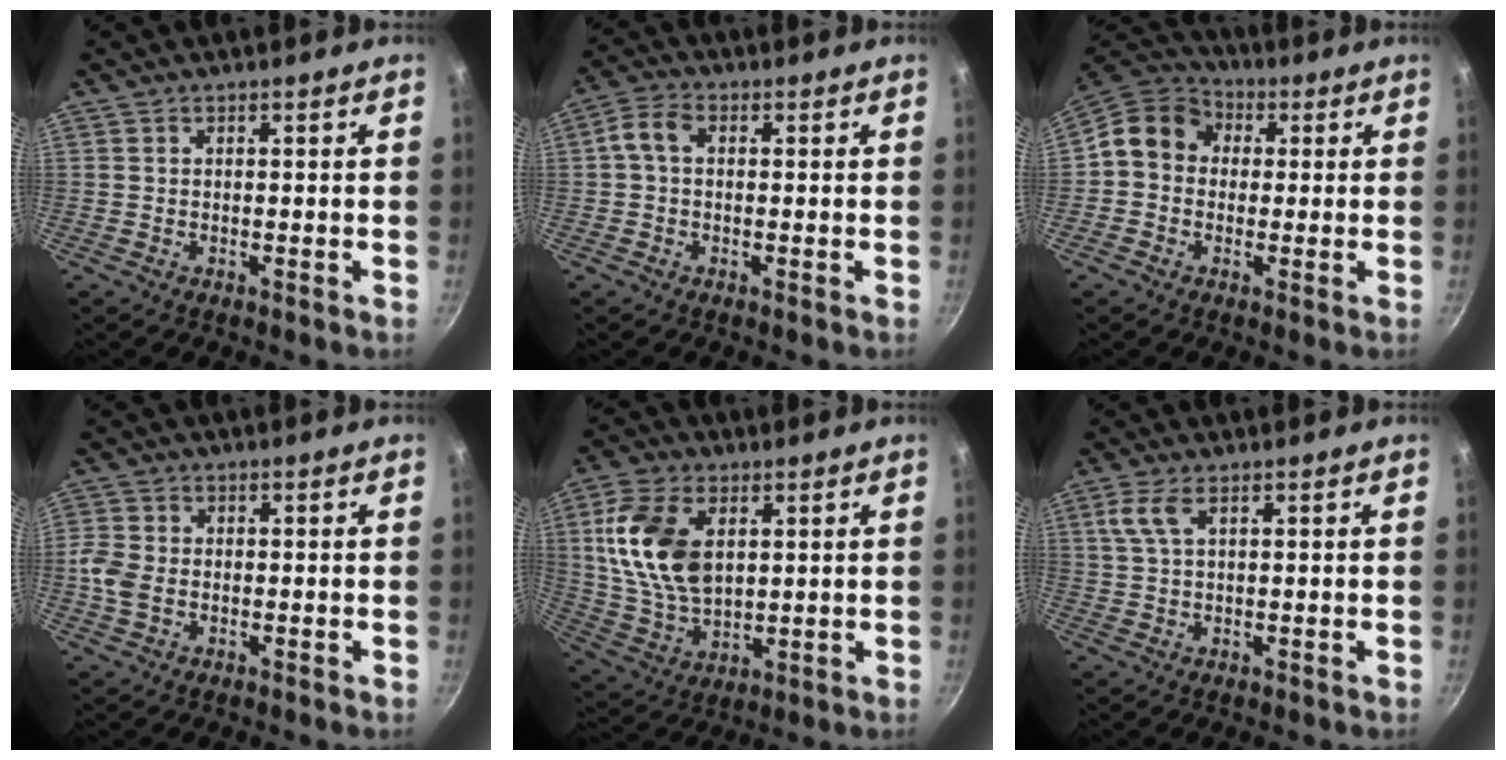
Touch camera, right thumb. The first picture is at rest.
{"total": 4.4, "force": [0.3, 3.0, 3.2], "torque": [-0.068, 0.018, -0.003]}
{"total": 10.2, "force": [0.8, 8.8, 5.1], "torque": [-0.060, 0.027, -0.012]}
{"total": 5.0, "force": [-0.9, 3.7, 3.3], "torque": [-0.073, 0.008, -0.022]}
{"total": 15.8, "force": [3.8, 9.8, 11.8], "torque": [-0.209, -0.011, 0.080]}
{"total": 4.0, "force": [1.6, 1.6, 3.3], "torque": [-0.074, 0.007, 0.033]}